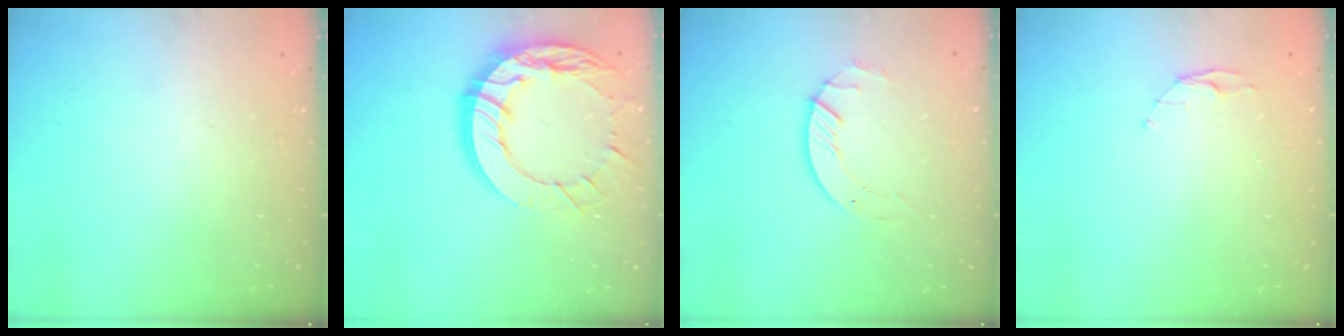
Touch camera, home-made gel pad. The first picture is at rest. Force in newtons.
{"total": 16.7, "press": 16.6, "slide": 1.6}
{"total": 3.6, "press": 3.6, "slide": 0.4}
{"total": 4.4, "press": 4.4, "slide": 0.5}